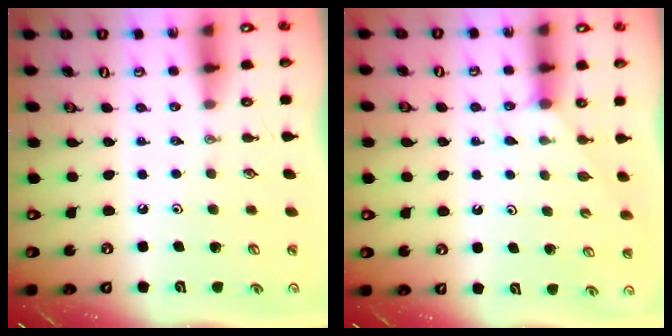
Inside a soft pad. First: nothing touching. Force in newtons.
{"total": 3.6, "press": 3.6, "slide": 0.3}